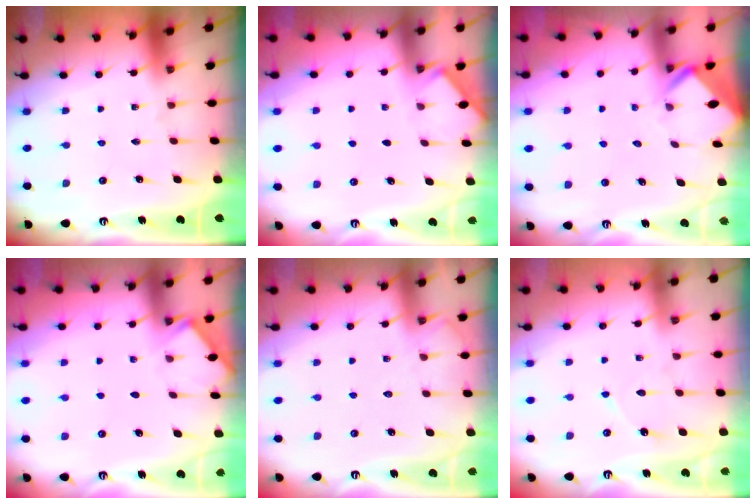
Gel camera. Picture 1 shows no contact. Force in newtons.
{"total": 2.0, "press": 2.0, "slide": 0.3}
{"total": 2.6, "press": 2.6, "slide": 0.1}
{"total": 4.3, "press": 4.3, "slide": 0.4}
{"total": 5.7, "press": 5.7, "slide": 0.8}
{"total": 5.0, "press": 4.9, "slide": 0.6}